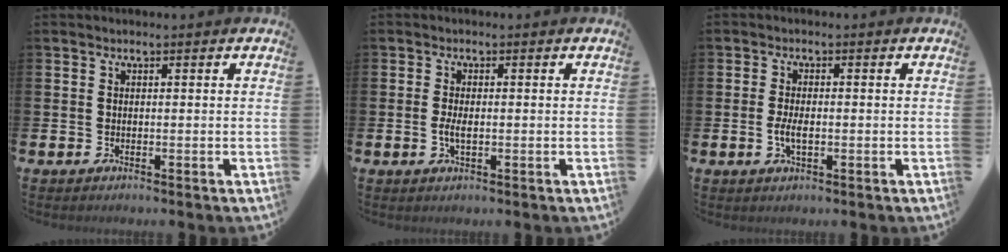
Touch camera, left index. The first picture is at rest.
{"total": 2.1, "force": [-0.2, 0.9, 1.9], "torque": [-0.030, -0.002, -0.006]}
{"total": 2.6, "force": [-0.5, 1.2, 2.3], "torque": [-0.035, -0.002, -0.010]}